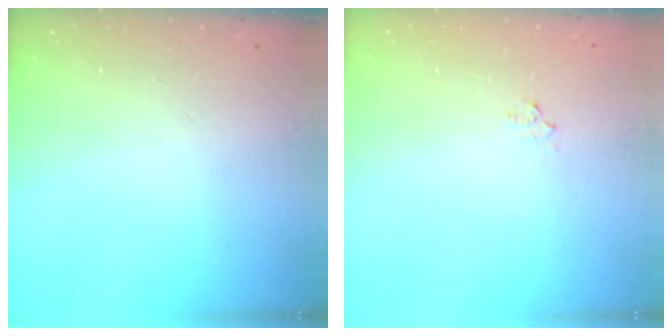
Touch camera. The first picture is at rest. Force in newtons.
{"total": 3.0, "press": 3.0, "slide": 0.4}